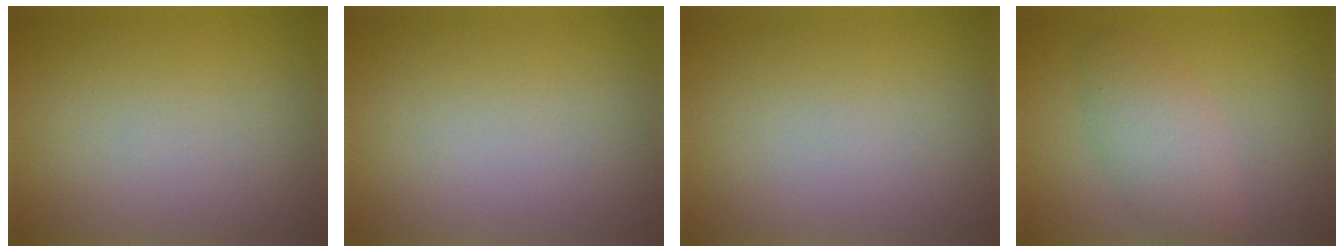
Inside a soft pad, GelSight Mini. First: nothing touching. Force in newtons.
{"total": 0.0}
{"total": 0.0}
{"total": 3.6, "press": 3.6, "slide": 0.1}